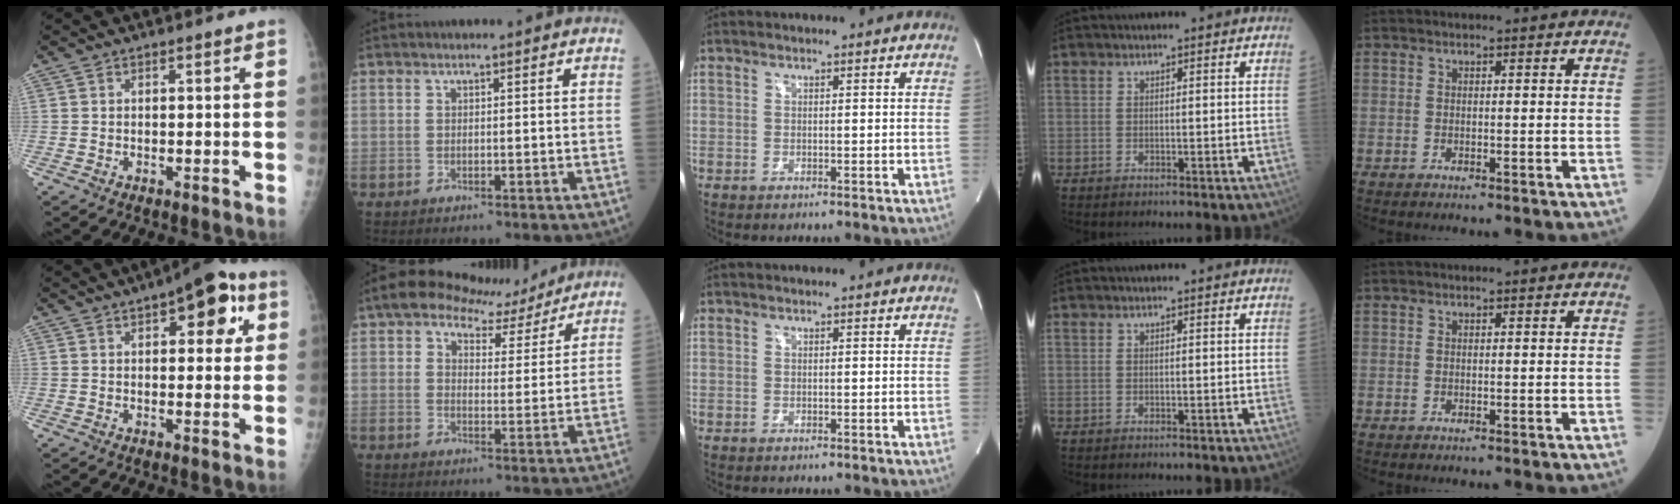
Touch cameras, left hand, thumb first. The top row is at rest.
{"thumb": {"total": 10.9, "force": [4.5, 5.0, 8.5], "torque": [-0.067, -0.001, 0.049]}, "index": {"total": 8.7, "force": [7.3, 3.5, 3.1], "torque": [-0.049, 0.015, 0.101]}}